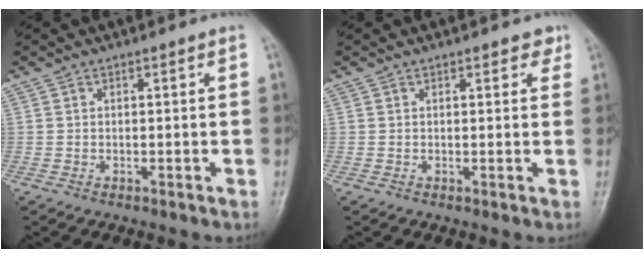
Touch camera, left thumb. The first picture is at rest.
{"total": 2.1, "force": [1.3, 1.1, 1.1], "torque": [0.004, -0.003, 0.011]}